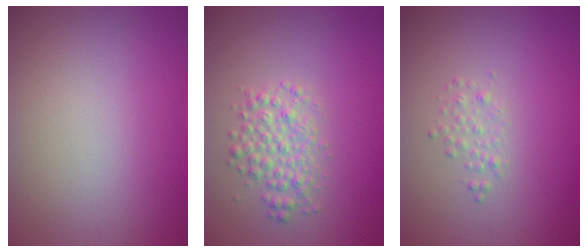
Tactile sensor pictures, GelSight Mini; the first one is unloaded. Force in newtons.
{"total": 2.8, "press": 2.8, "slide": 0.1}
{"total": 1.0, "press": 1.0, "slide": 0.1}